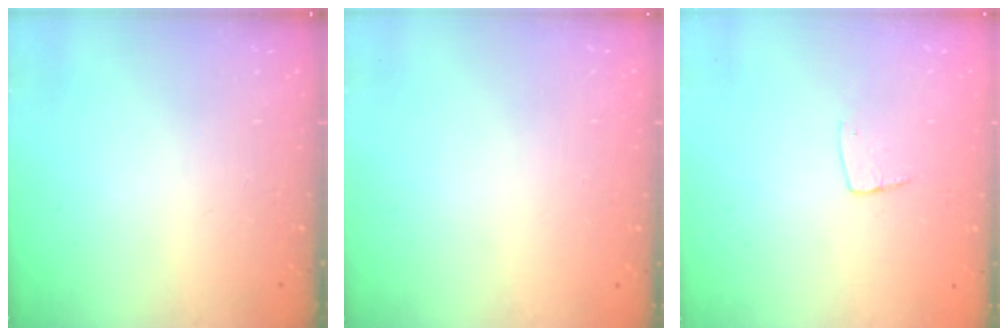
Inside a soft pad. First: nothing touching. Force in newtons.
{"total": 0.0}
{"total": 5.3, "press": 5.3, "slide": 0.3}